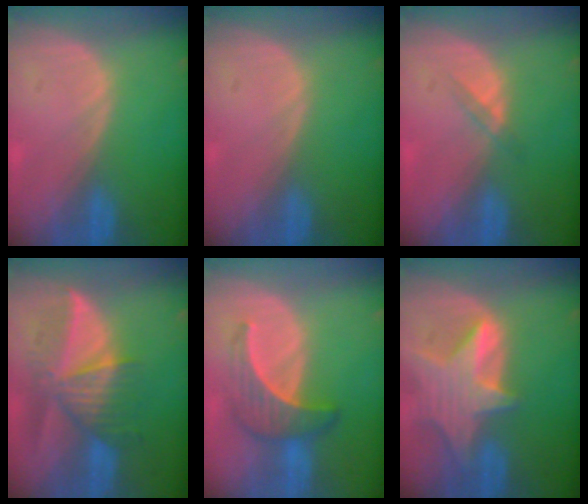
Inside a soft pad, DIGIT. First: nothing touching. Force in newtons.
{"total": 0.0}
{"total": 1.8, "press": 1.4, "slide": 1.0}
{"total": 8.4, "press": 7.9, "slide": 2.9}
{"total": 6.3, "press": 6.0, "slide": 1.9}
{"total": 8.5, "press": 7.6, "slide": 3.7}